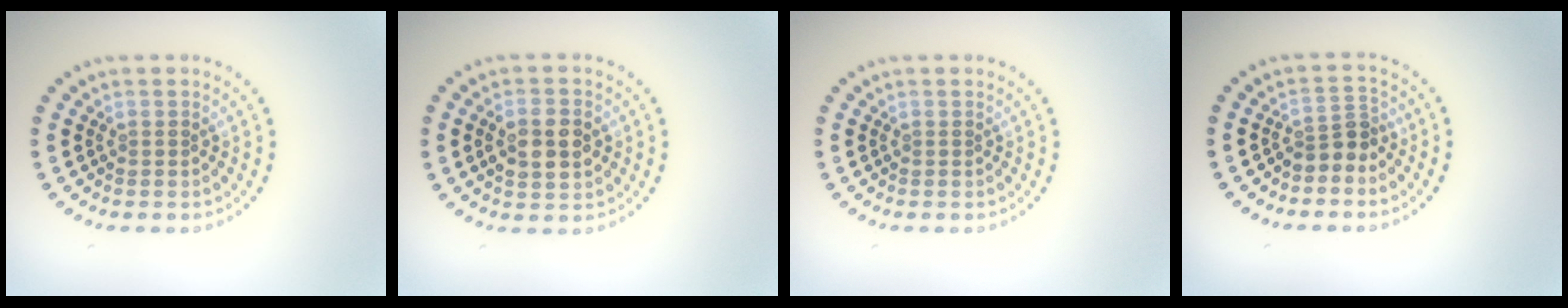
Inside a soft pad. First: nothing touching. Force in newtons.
{"total": 3.9, "press": 3.9, "slide": 0.2}
{"total": 0.0}
{"total": 2.3, "press": 1.7, "slide": 1.6}